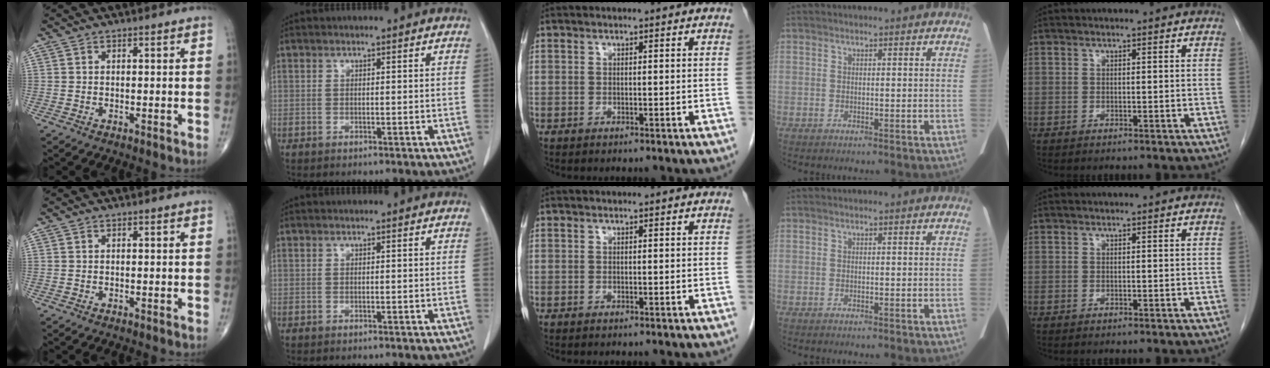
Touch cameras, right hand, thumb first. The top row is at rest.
{}